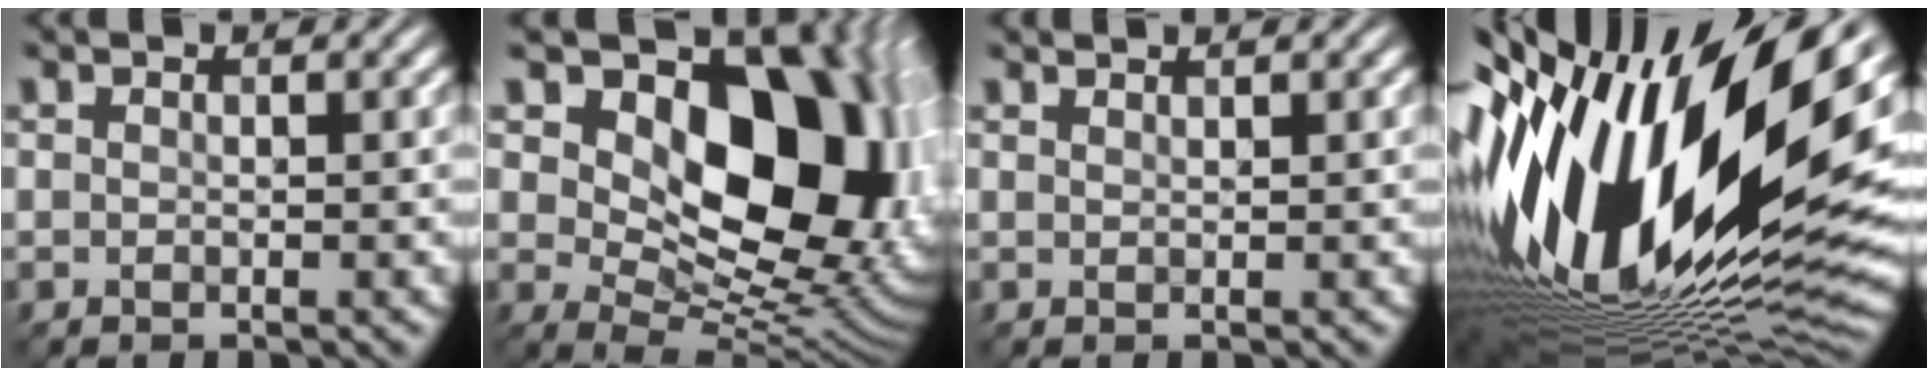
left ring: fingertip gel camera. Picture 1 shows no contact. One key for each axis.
{"total": 15.5, "fx": 3.7, "fy": 9.9, "fz": 11.3, "tx": -0.137, "ty": -0.004, "tz": 0.069}
{"total": 1.0, "fx": 0.9, "fy": 0.1, "fz": 0.4, "tx": 0.002, "ty": -0.004, "tz": 0.008}
{"total": 20.6, "fx": 2.0, "fy": 8.9, "fz": 18.4, "tx": -0.349, "ty": -0.027, "tz": 0.023}